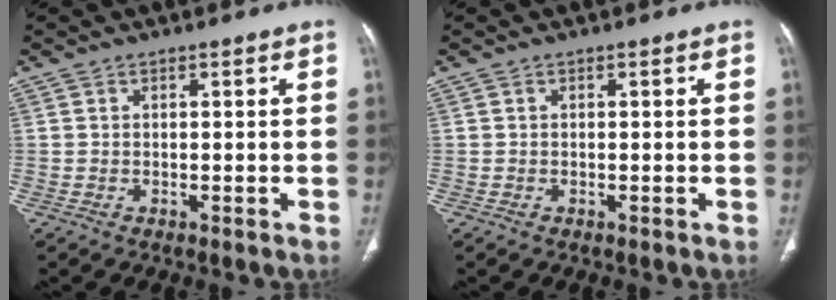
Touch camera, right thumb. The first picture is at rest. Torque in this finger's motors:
{"motor_torque": [-0.19, 0.10, -0.22, 0.10, 0.07]}